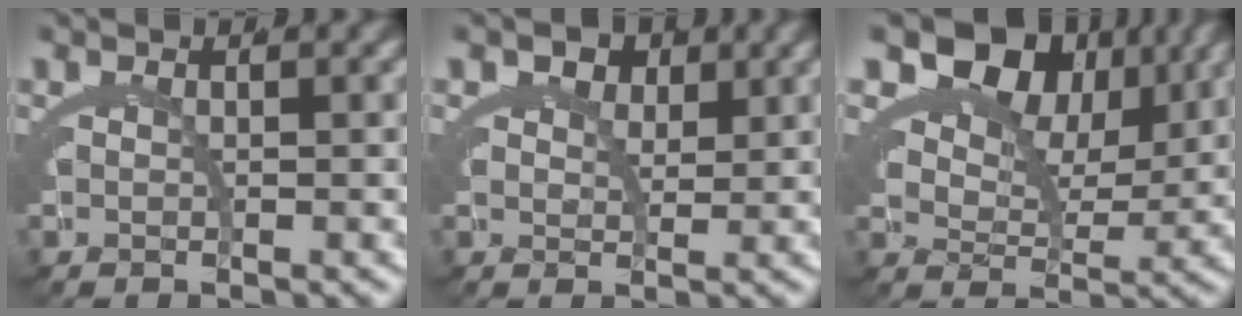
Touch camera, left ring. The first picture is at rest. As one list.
[{"total": 3.8, "force": [1.3, 3.3, 1.5], "torque": [-0.029, -0.018, 0.021]}, {"total": 10.2, "force": [4.8, 6.9, 5.7], "torque": [-0.097, 0.003, 0.075]}]